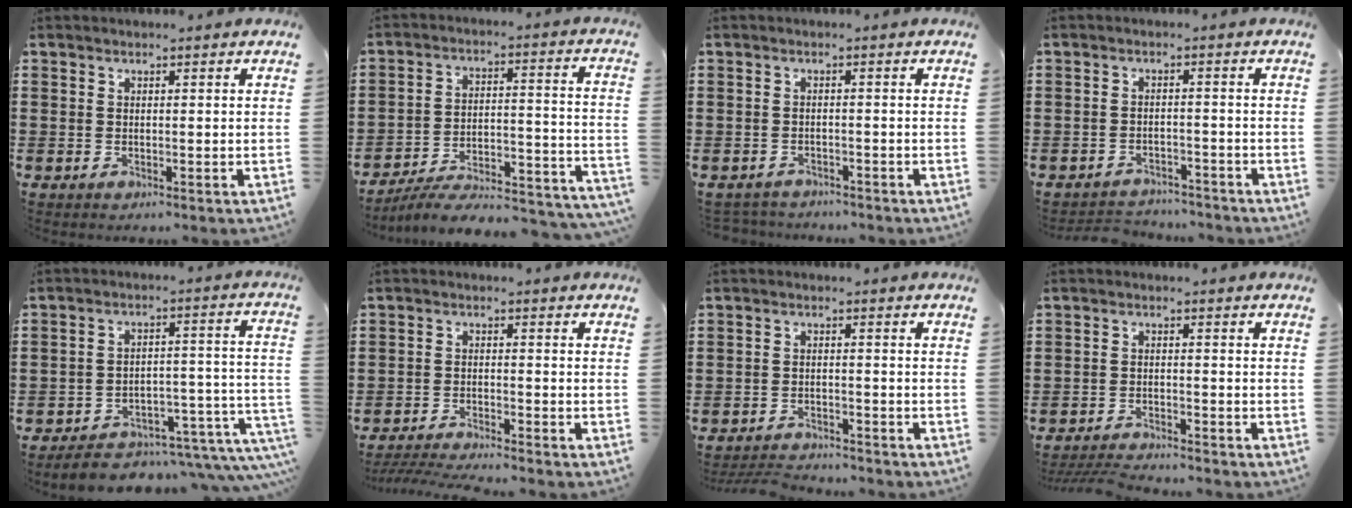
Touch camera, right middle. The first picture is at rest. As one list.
[{"total": 6.6, "force": [-6.1, 0.5, 2.4], "torque": [-0.029, -0.001, -0.120]}, {"total": 1.6, "force": [-1.6, 0.2, -0.1], "torque": [-0.006, -0.003, -0.035]}, {"total": 2.6, "force": [-2.6, 0.4, -0.1], "torque": [-0.009, -0.004, -0.057]}, {"total": 5.6, "force": [-4.7, 1.7, 2.7], "torque": [-0.042, 0.001, -0.086]}, {"total": 3.1, "force": [-3.0, -0.2, 0.8], "torque": [-0.021, -0.008, -0.063]}, {"total": 3.0, "force": [-2.9, 0.2, 0.3], "torque": [-0.011, -0.004, -0.061]}, {"total": 3.2, "force": [-3.2, 0.0, 0.6], "torque": [-0.020, -0.005, -0.067]}]